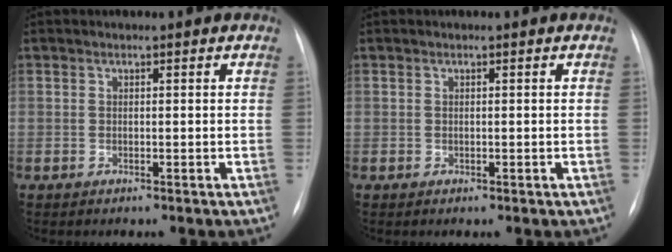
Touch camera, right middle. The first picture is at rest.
{"total": 0.0}